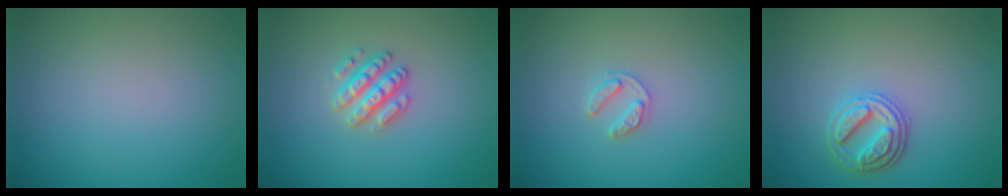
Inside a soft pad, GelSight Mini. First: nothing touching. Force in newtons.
{"total": 2.8, "press": 2.7, "slide": 0.6}
{"total": 1.6, "press": 1.6, "slide": 0.3}
{"total": 2.9, "press": 2.8, "slide": 0.8}